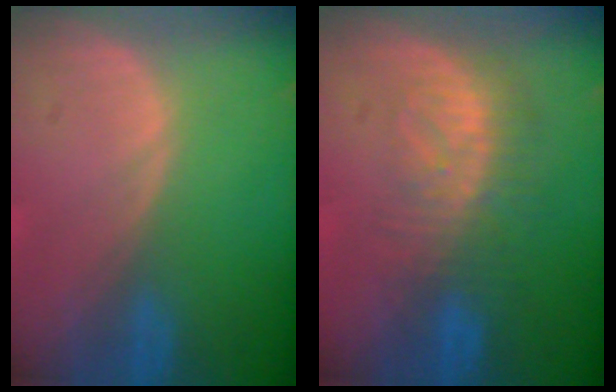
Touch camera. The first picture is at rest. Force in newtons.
{"total": 8.3, "press": 7.2, "slide": 4.1}